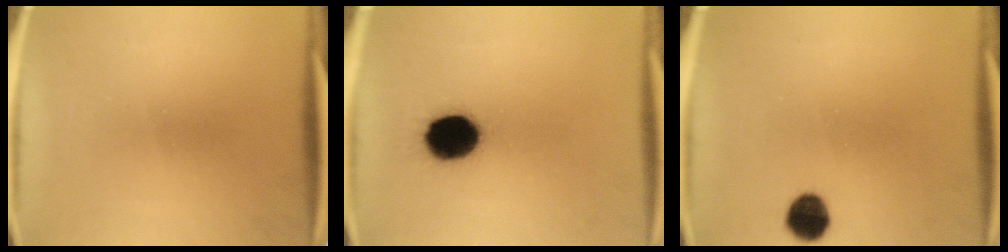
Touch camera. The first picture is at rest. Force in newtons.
{"total": 13.9}
{"total": 5.9}